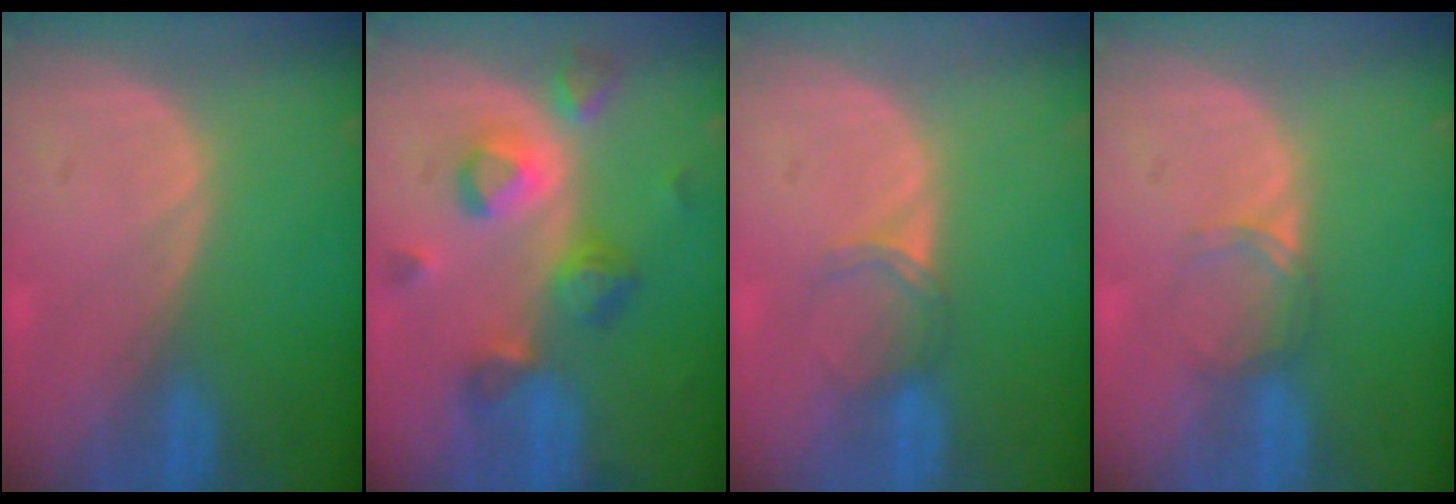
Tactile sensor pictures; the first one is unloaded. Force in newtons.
{"total": 8.0, "press": 7.7, "slide": 2.2}
{"total": 2.9, "press": 2.5, "slide": 1.5}
{"total": 2.2, "press": 2.2, "slide": 0.2}